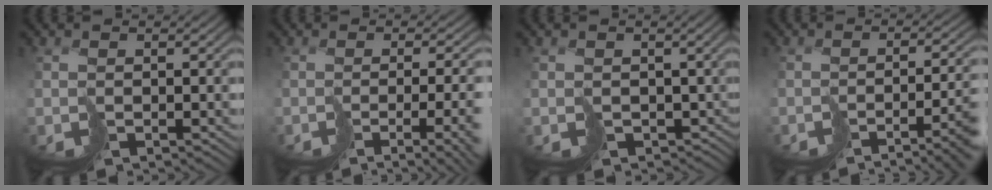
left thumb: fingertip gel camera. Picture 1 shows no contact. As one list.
[{"total": 8.7, "force": [-3.0, 2.9, 7.7], "torque": [-0.085, -0.035, -0.010]}, {"total": 5.2, "force": [-0.4, 4.6, 2.5], "torque": [-0.046, -0.026, 0.002]}, {"total": 7.4, "force": [-4.6, 1.0, 5.8], "torque": [-0.055, -0.009, -0.062]}]